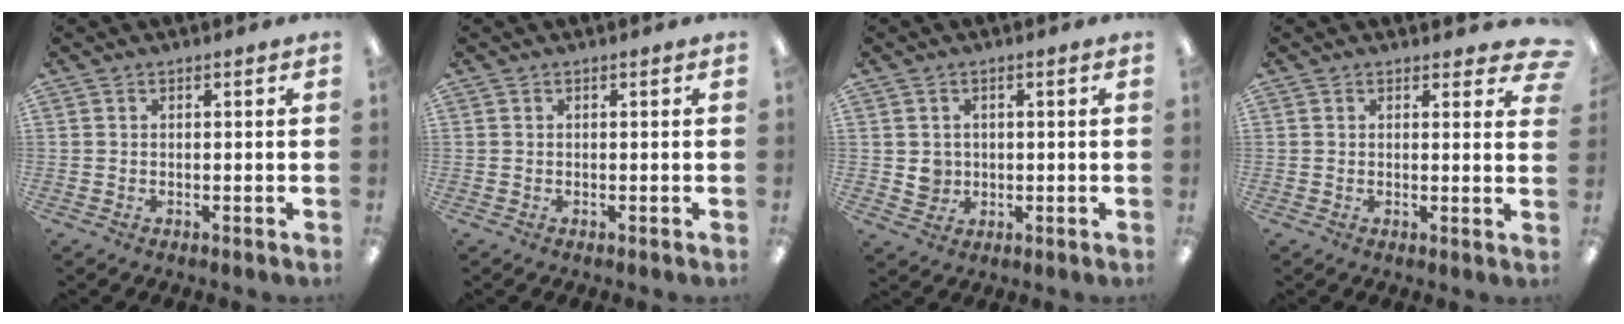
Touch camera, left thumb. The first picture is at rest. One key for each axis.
{"total": 0.0}
{"total": 3.6, "fx": 0.5, "fy": 3.5, "fz": 0.7, "tx": -0.003, "ty": 0.001, "tz": 0.008}
{"total": 2.3, "fx": 1.7, "fy": 0.9, "fz": 1.2, "tx": -0.009, "ty": -0.007, "tz": 0.028}